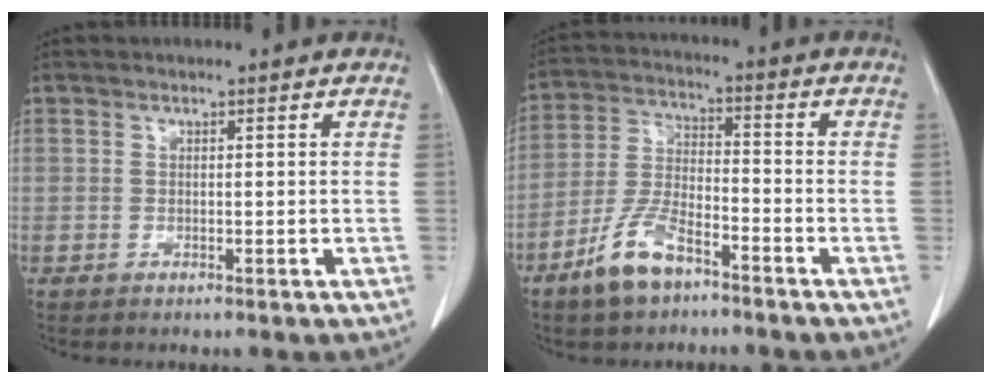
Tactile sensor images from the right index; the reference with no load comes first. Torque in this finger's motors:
{"motor_torque": [0.69, -0.57, 0.38, 0.10]}